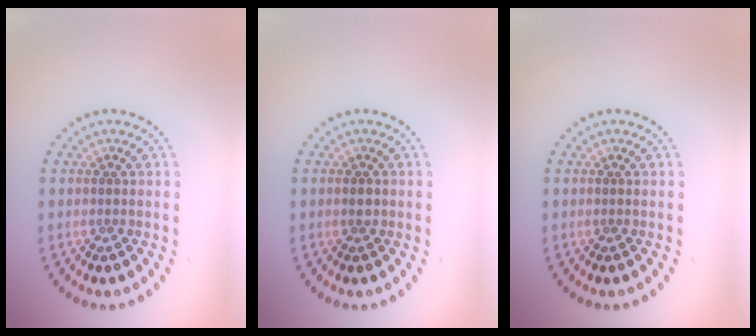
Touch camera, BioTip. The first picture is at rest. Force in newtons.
{"total": 0.9, "press": 0.9, "slide": 0.1}
{"total": 0.0}